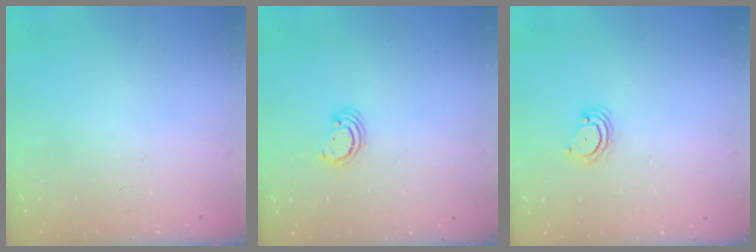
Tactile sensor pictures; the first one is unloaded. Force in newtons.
{"total": 2.6, "press": 2.5, "slide": 0.3}
{"total": 2.3, "press": 2.3, "slide": 0.2}